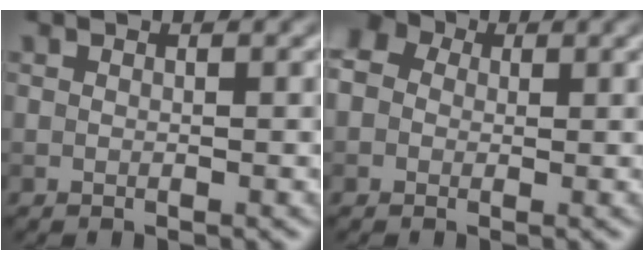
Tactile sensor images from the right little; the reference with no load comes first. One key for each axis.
{"total": 5.4, "fx": 1.4, "fy": 4.6, "fz": 2.5, "tx": -0.043, "ty": 0.026, "tz": -0.009}